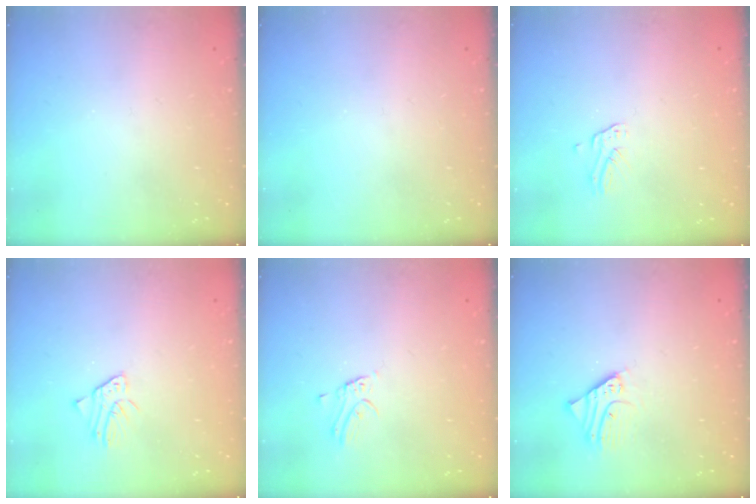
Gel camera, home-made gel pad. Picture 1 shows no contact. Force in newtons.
{"total": 0.0}
{"total": 2.6, "press": 2.6, "slide": 0.2}
{"total": 1.3, "press": 1.3, "slide": 0.1}
{"total": 1.8, "press": 1.8, "slide": 0.1}
{"total": 2.8, "press": 2.8, "slide": 0.2}